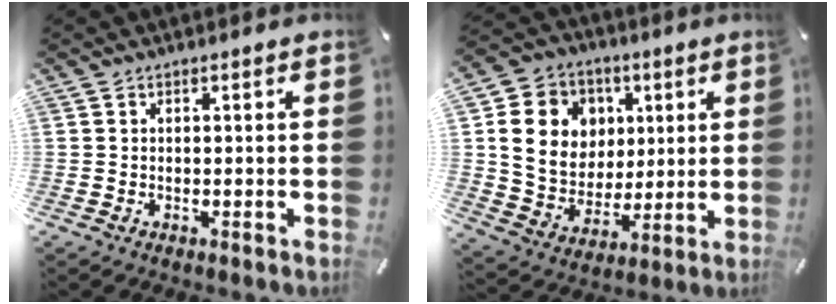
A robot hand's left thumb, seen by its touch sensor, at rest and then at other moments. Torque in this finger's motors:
{"motor_torque": [0.65, 0.64, 0.91, 0.21, 0.18]}